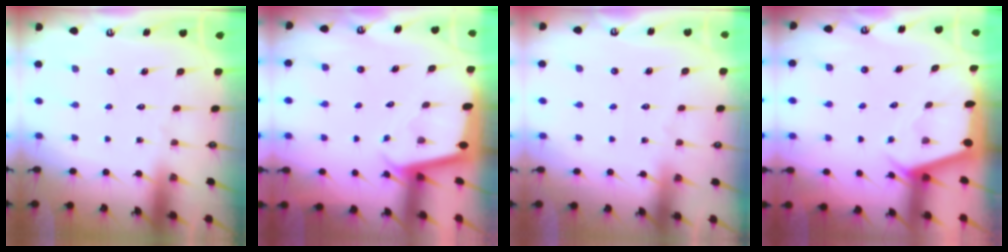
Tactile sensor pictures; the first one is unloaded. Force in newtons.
{"total": 1.9, "press": 1.9, "slide": 0.1}
{"total": 2.4, "press": 2.4, "slide": 0.4}
{"total": 2.4, "press": 2.4, "slide": 0.3}